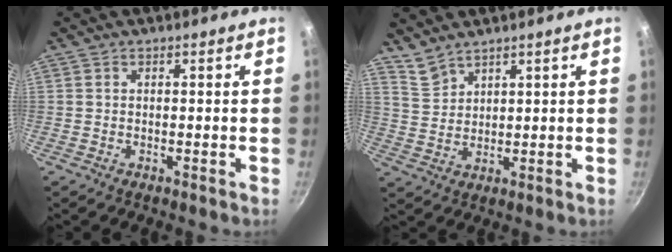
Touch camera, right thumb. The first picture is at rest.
{"total": 4.1, "force": [3.8, 1.3, 1.0], "torque": [-0.019, -0.017, 0.085]}